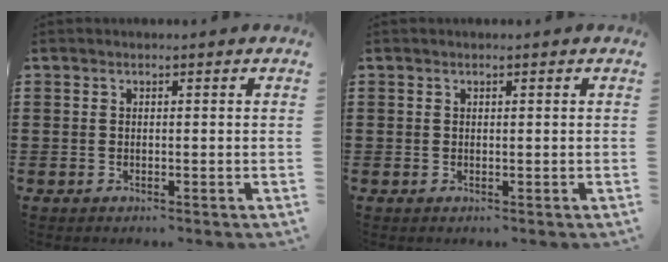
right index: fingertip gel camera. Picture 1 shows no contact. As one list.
[{"total": 0.0}]